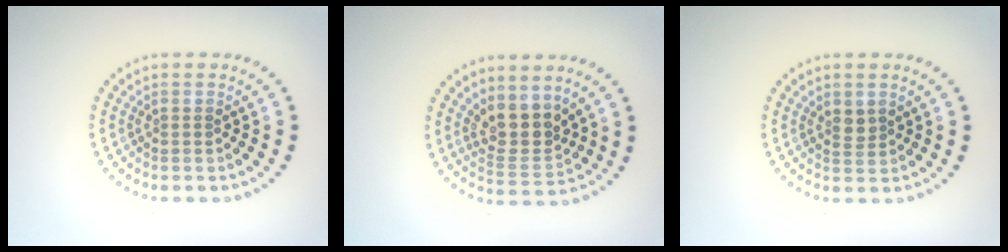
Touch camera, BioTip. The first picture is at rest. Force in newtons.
{"total": 3.8, "press": 3.2, "slide": 2.1}
{"total": 1.3, "press": 1.1, "slide": 0.7}